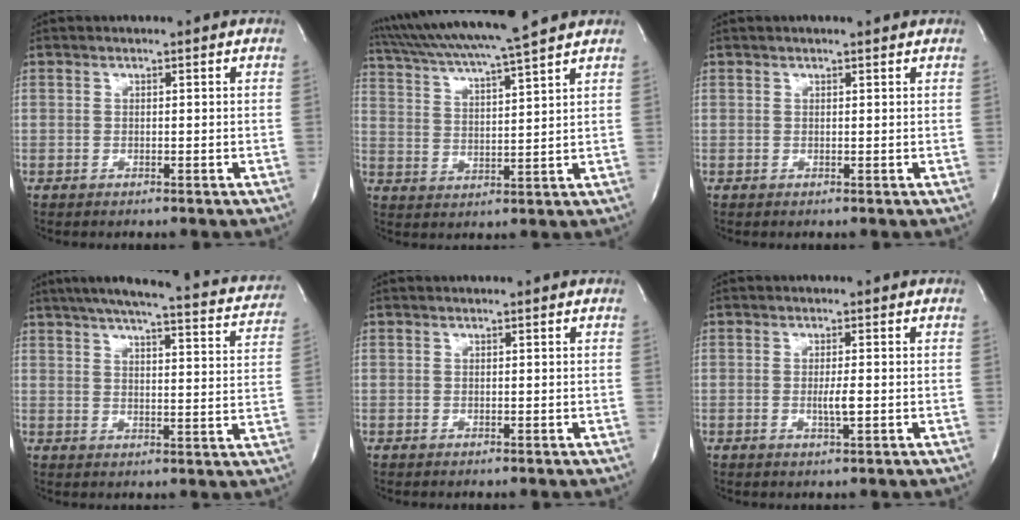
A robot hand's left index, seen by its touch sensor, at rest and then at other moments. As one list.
[{"total": 14.3, "force": [12.4, -1.2, 7.0], "torque": [-0.132, 0.012, 0.195]}, {"total": 1.3, "force": [1.1, 0.2, 0.8], "torque": [-0.011, 0.008, 0.011]}, {"total": 24.7, "force": [21.2, 4.1, 11.9], "torque": [-0.177, -0.019, 0.247]}, {"total": 0.0}, {"total": 2.2, "force": [-0.8, -0.1, 2.1], "torque": [-0.041, -0.011, -0.013]}]